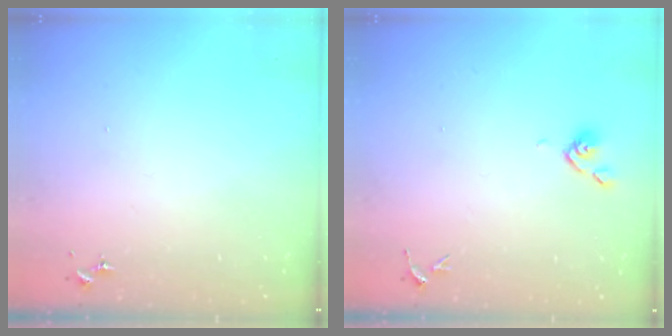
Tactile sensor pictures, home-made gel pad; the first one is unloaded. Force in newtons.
{"total": 4.4, "press": 4.4, "slide": 0.7}